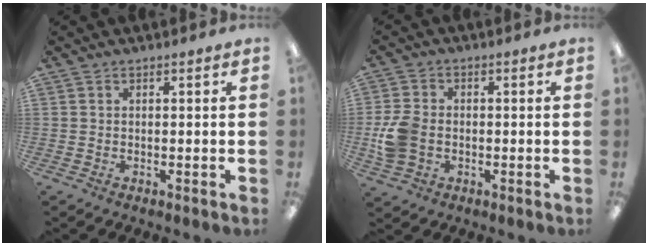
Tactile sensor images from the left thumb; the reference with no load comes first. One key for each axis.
{"total": 8.0, "fx": -1.3, "fy": 6.1, "fz": 5.0, "tx": -0.101, "ty": 0.010, "tz": -0.023}